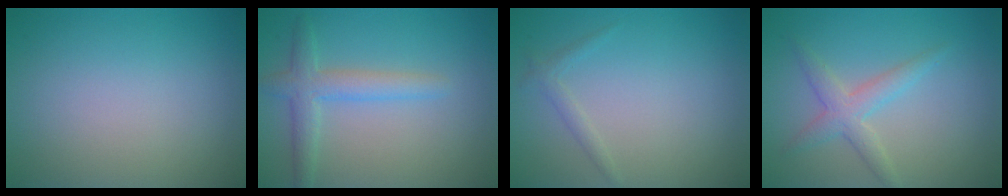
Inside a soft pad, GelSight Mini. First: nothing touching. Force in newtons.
{"total": 3.0, "press": 3.0, "slide": 0.2}
{"total": 1.1, "press": 1.1, "slide": 0.1}
{"total": 2.7, "press": 2.7, "slide": 0.1}